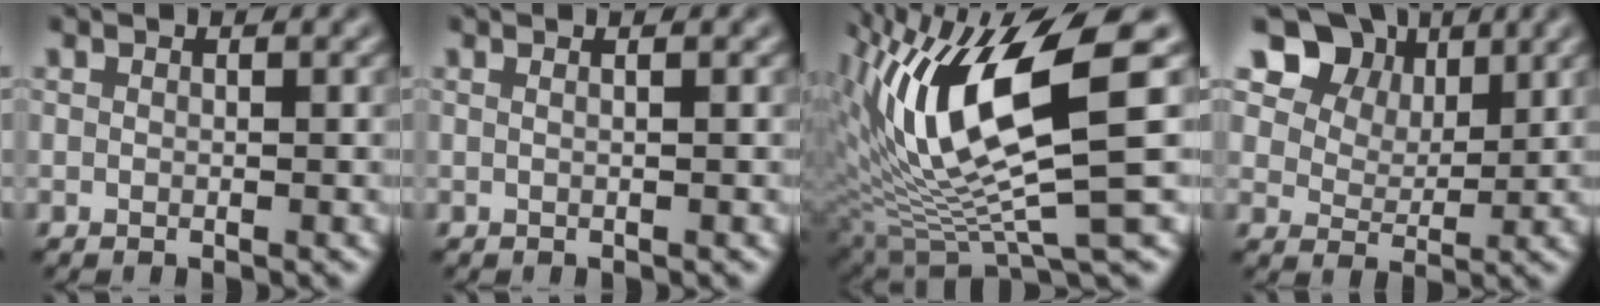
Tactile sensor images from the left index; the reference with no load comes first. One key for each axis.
{"total": 1.8, "fx": 0.7, "fy": 0.9, "fz": 1.4, "tx": -0.002, "ty": -0.003, "tz": -0.013}
{"total": 12.8, "fx": 3.0, "fy": 3.1, "fz": 12.0, "tx": -0.226, "ty": -0.004, "tz": 0.064}
{"total": 9.4, "fx": 5.4, "fy": 6.5, "fz": 4.2, "tx": -0.092, "ty": -0.001, "tz": 0.103}